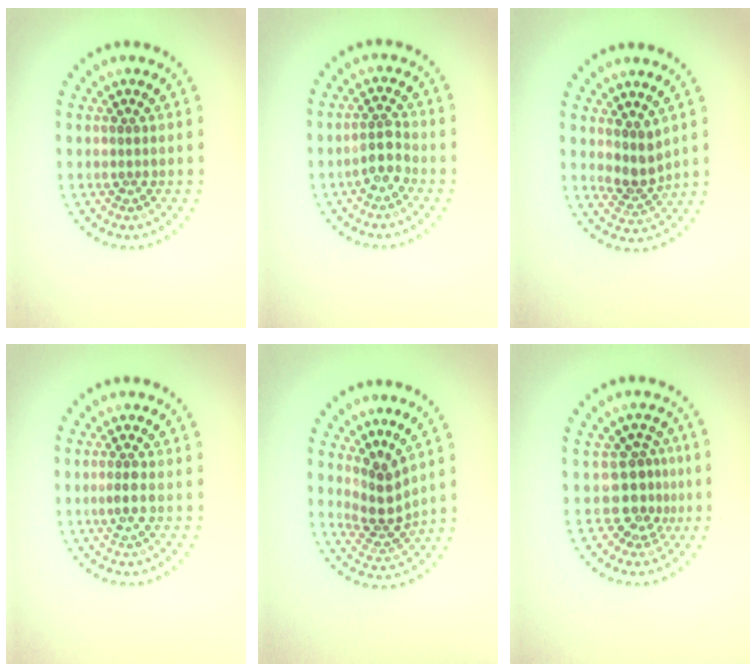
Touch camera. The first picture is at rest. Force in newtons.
{"total": 2.3, "press": 2.0, "slide": 1.1}
{"total": 2.5, "press": 1.9, "slide": 1.6}
{"total": 1.2, "press": 1.1, "slide": 0.5}
{"total": 2.9, "press": 2.0, "slide": 2.1}
{"total": 3.0, "press": 2.2, "slide": 2.0}